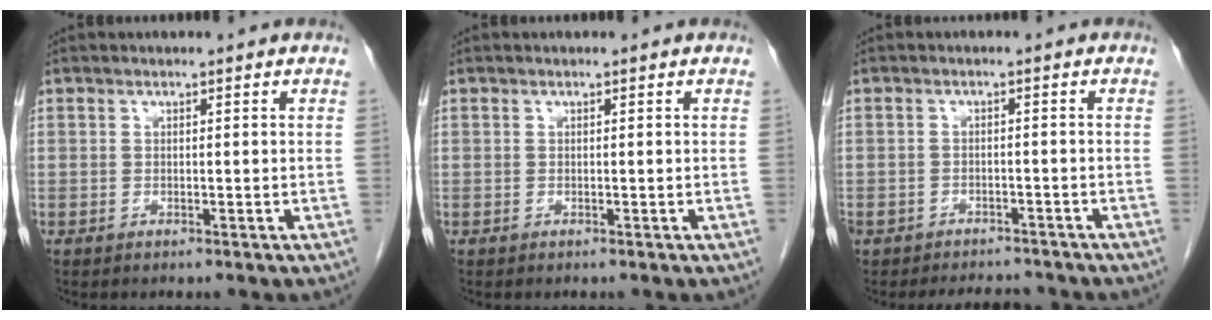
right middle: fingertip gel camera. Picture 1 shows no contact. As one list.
[{"total": 0.0}, {"total": 7.2, "force": [-6.3, 2.9, 1.8], "torque": [-0.028, 0.003, -0.082]}]